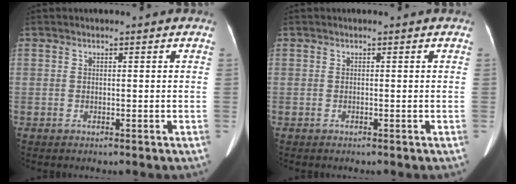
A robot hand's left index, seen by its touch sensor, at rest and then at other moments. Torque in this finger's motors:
{"motor_torque": [0.10, -0.01, 0.04, 0.02]}